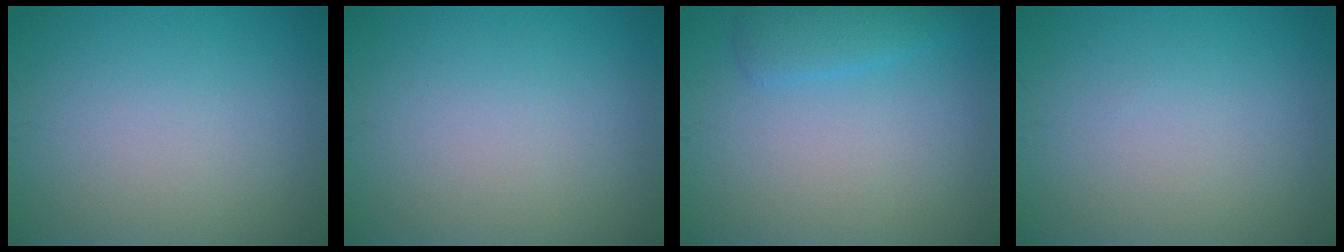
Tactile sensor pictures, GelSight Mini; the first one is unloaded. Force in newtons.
{"total": 0.0}
{"total": 2.2, "press": 2.2, "slide": 0.0}
{"total": 0.0}